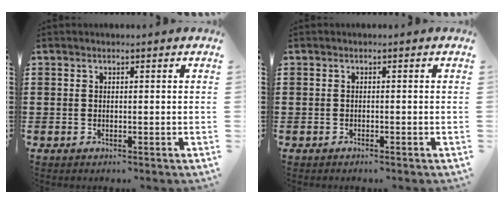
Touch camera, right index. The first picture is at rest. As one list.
[{"total": 0.5, "force": [-0.5, -0.1, 0.1], "torque": [-0.003, -0.003, -0.010]}]